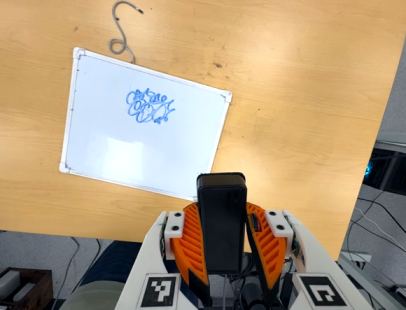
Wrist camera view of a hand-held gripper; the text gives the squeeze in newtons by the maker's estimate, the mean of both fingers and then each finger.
{"total": 9.6, "left": 8.6, "right": 10.6}